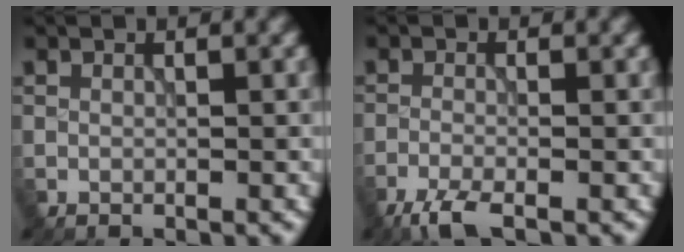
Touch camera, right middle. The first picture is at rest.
{"total": 2.9, "force": [-2.2, 0.5, 1.8], "torque": [-0.043, -0.008, -0.052]}